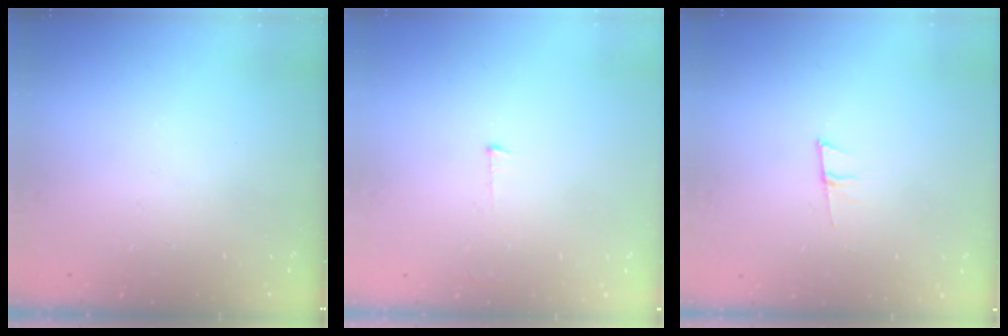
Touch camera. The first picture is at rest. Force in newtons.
{"total": 3.0, "press": 3.0, "slide": 0.3}
{"total": 5.6, "press": 5.0, "slide": 2.6}